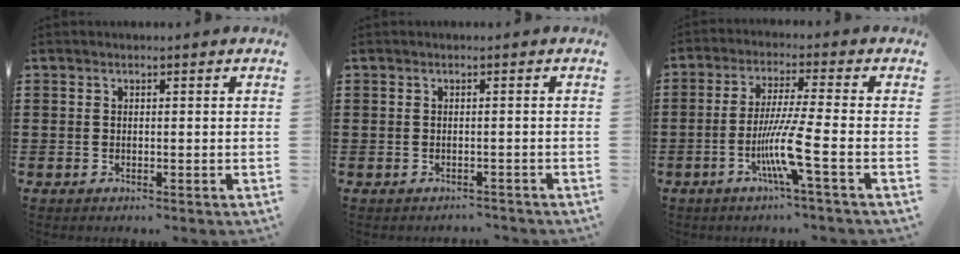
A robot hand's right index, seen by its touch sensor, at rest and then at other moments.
{"total": 0.8, "force": [-0.8, 0.4, -0.1], "torque": [-0.002, 0.003, -0.018]}
{"total": 8.2, "force": [-3.0, -0.3, 7.6], "torque": [-0.154, -0.019, -0.061]}